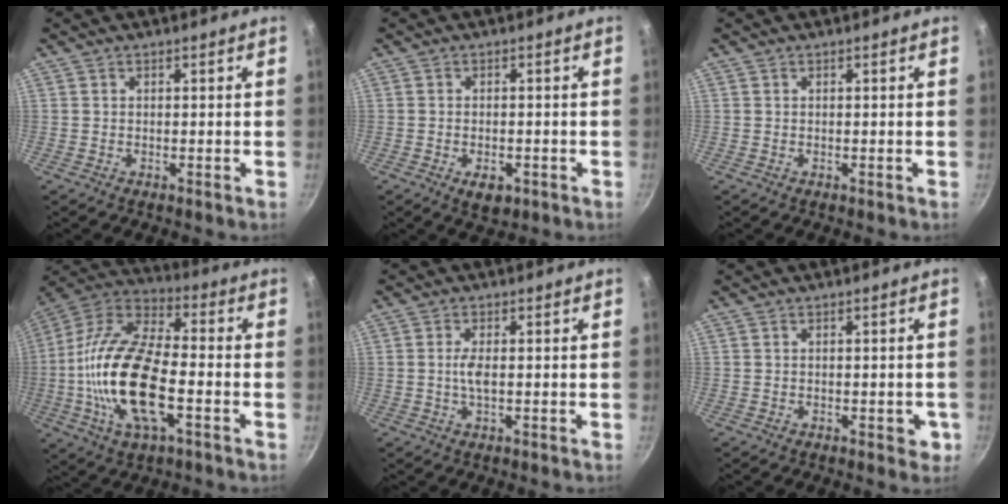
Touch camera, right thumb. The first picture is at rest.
{"total": 4.1, "force": [-1.7, 2.4, 2.9], "torque": [-0.042, 0.004, -0.019]}
{"total": 0.0}
{"total": 21.7, "force": [-4.3, 9.8, 18.9], "torque": [-0.366, 0.028, -0.094]}
{"total": 2.7, "force": [-0.1, 0.9, 2.6], "torque": [-0.057, 0.001, -0.003]}
{"total": 2.8, "force": [-0.8, 1.5, 2.2], "torque": [-0.013, 0.003, -0.011]}